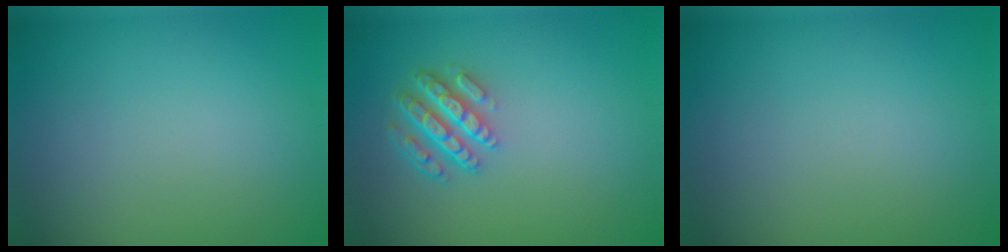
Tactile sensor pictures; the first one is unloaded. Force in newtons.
{"total": 4.5, "press": 3.3, "slide": 3.0}
{"total": 0.0}